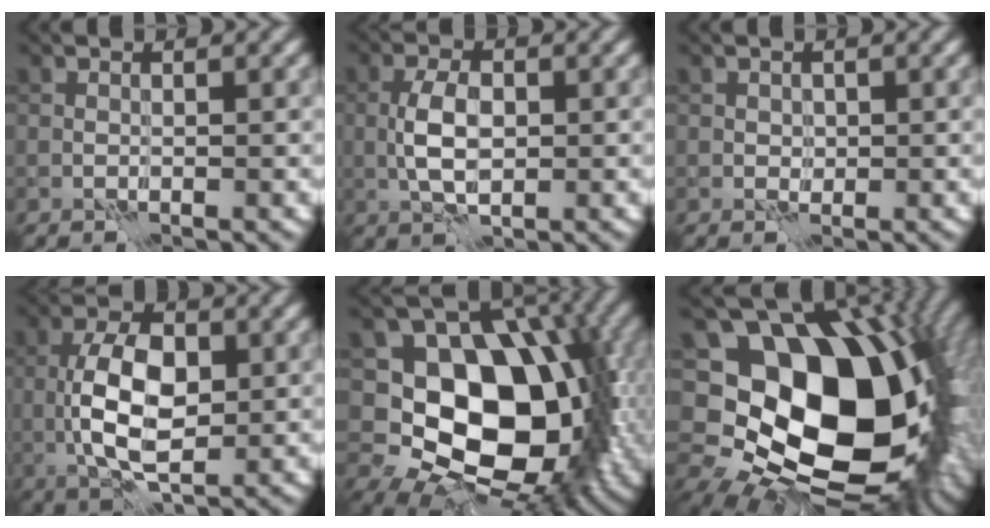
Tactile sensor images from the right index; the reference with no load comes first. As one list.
[{"total": 3.8, "force": [-0.4, 2.0, 3.2], "torque": [-0.066, 0.002, -0.007]}, {"total": 1.1, "force": [0.0, 1.0, 0.3], "torque": [-0.006, -0.001, 0.002]}, {"total": 6.9, "force": [-0.4, 3.5, 6.0], "torque": [-0.120, 0.001, -0.009]}, {"total": 13.5, "force": [-1.3, 9.5, 9.6], "torque": [-0.109, -0.016, -0.025]}, {"total": 18.7, "force": [0.9, 12.4, 13.9], "torque": [-0.221, -0.025, 0.054]}]